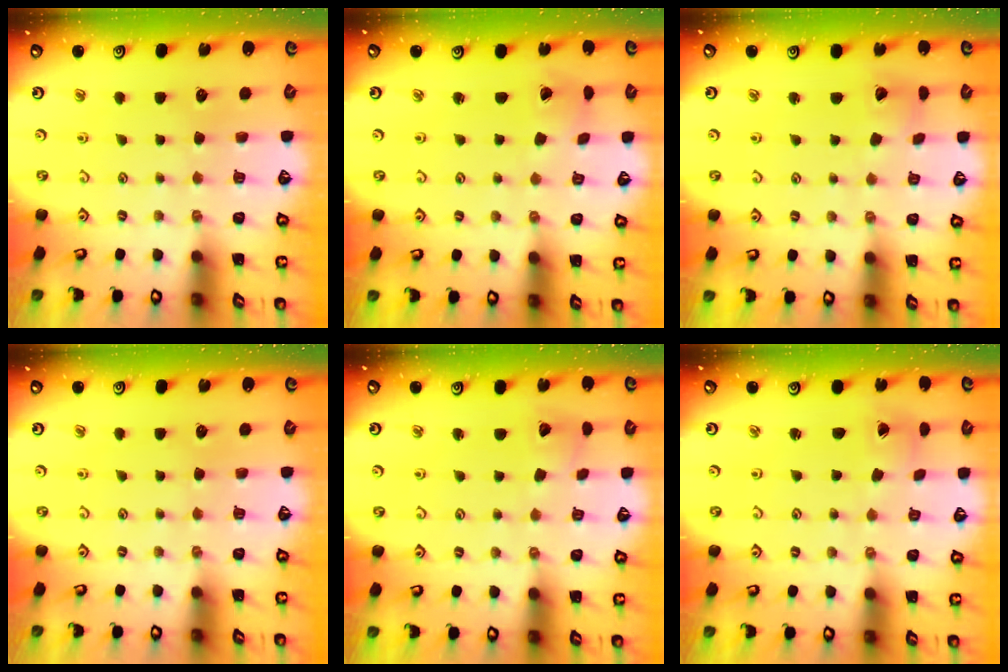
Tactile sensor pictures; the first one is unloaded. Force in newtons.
{"total": 1.2, "press": 1.2, "slide": 0.2}
{"total": 4.9, "press": 4.9, "slide": 0.4}
{"total": 0.0}
{"total": 3.6, "press": 3.6, "slide": 0.5}
{"total": 0.5, "press": 0.5, "slide": 0.1}